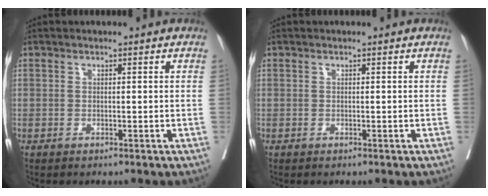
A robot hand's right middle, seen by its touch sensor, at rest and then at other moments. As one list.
[{"total": 0.0}]